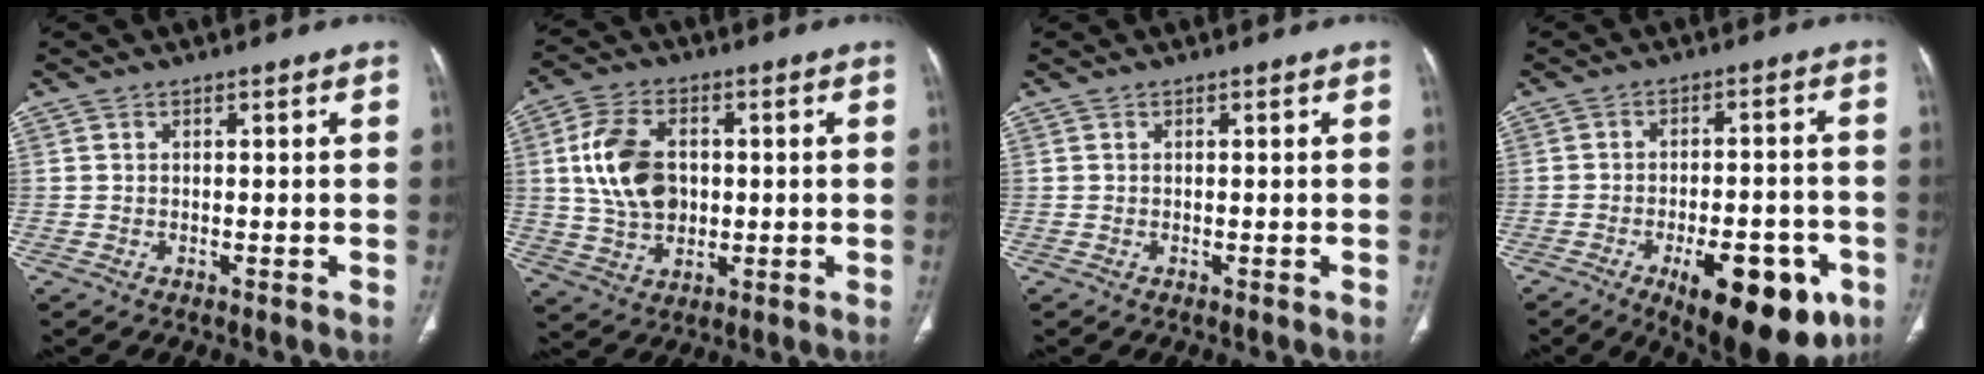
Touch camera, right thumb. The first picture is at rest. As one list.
[{"total": 12.2, "force": [1.4, 8.3, 8.8], "torque": [-0.159, 0.003, 0.031]}, {"total": 0.0}, {"total": 17.5, "force": [-8.1, 7.4, 13.7], "torque": [-0.141, 0.028, -0.098]}]